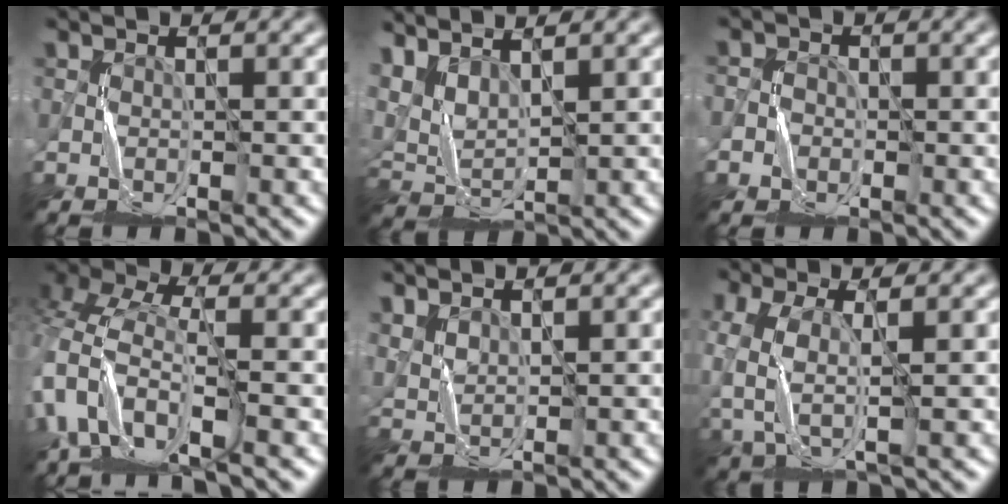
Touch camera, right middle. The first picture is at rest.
{"total": 3.5, "force": [2.4, 1.3, 2.2], "torque": [-0.060, 0.002, 0.055]}
{"total": 1.6, "force": [-0.7, 1.4, -0.1], "torque": [0.010, 0.000, -0.019]}
{"total": 9.1, "force": [-3.8, 5.2, 6.4], "torque": [-0.152, -0.009, -0.076]}
{"total": 2.4, "force": [1.6, 1.0, 1.5], "torque": [-0.041, 0.002, 0.040]}
{"total": 4.0, "force": [-0.9, 2.0, 3.3], "torque": [-0.087, -0.008, -0.015]}